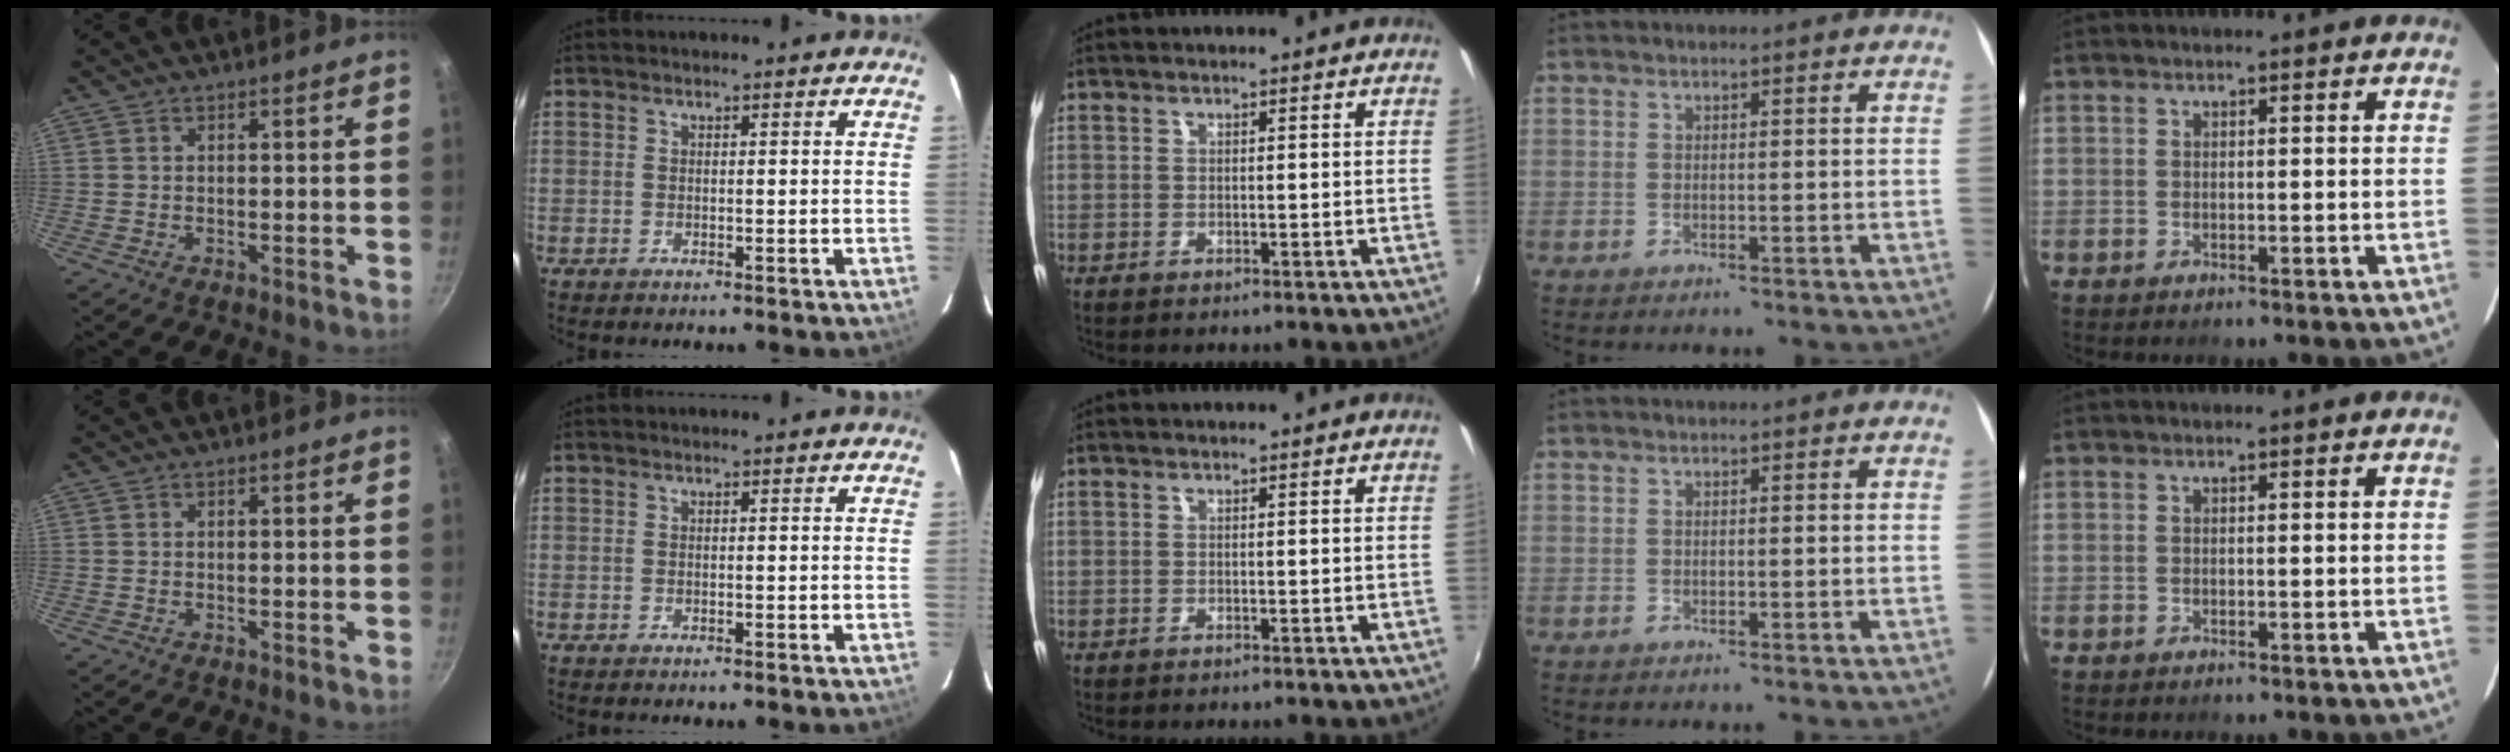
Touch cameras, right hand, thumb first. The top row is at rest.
{}